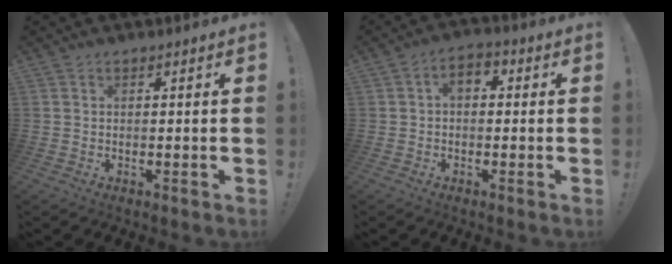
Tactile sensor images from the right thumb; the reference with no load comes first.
{"total": 3.7, "force": [-0.4, 2.4, 2.8], "torque": [-0.046, 0.008, -0.007]}